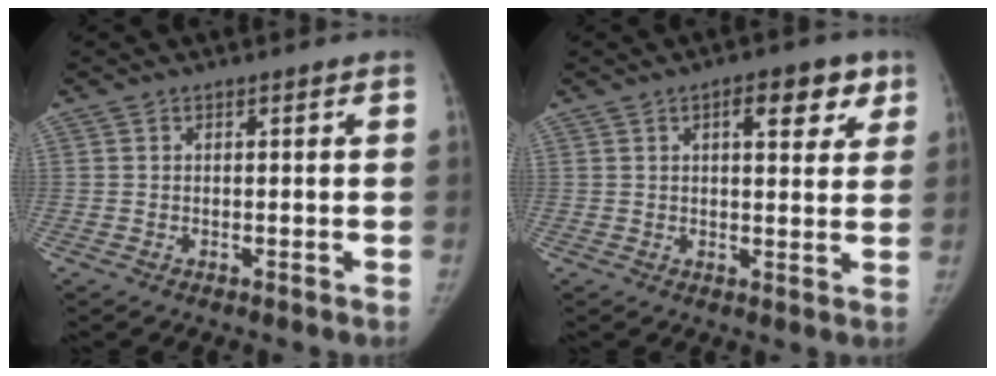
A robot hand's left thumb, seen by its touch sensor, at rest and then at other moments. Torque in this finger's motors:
{"motor_torque": [0.02, 0.03, 0.50, 0.24, 0.00]}